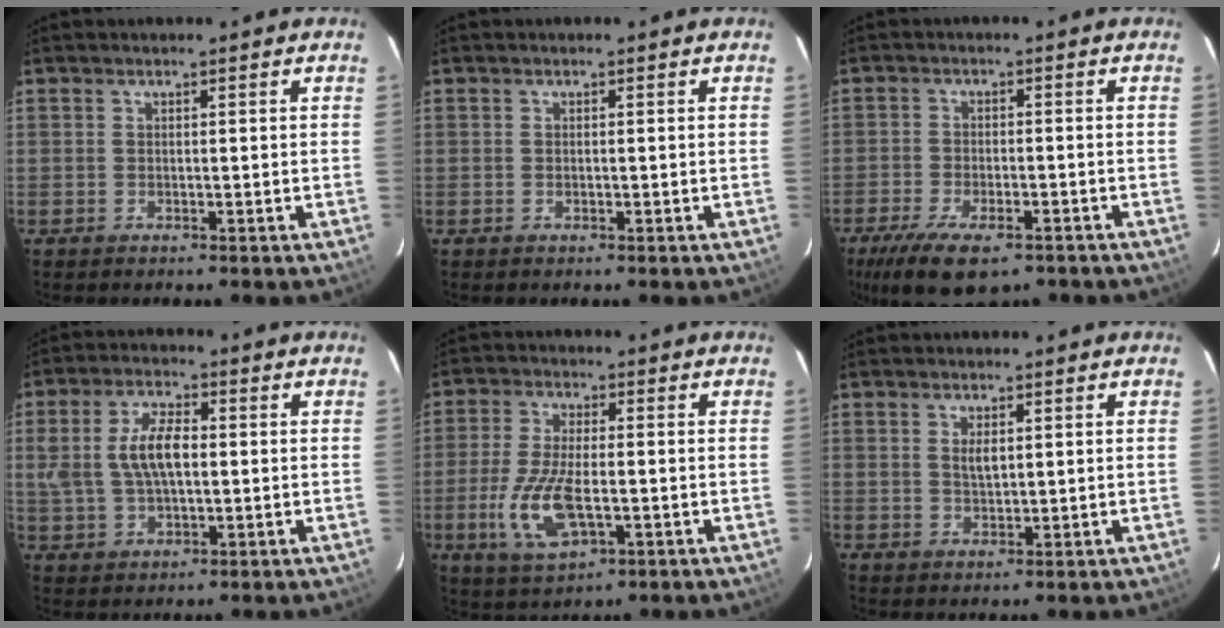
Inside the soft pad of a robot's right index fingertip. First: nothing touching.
{"total": 0.0}
{"total": 13.2, "force": [-8.9, 5.2, 8.1], "torque": [-0.178, -0.034, -0.145]}
{"total": 9.0, "force": [0.6, 4.5, 7.8], "torque": [-0.154, 0.011, 0.017]}
{"total": 11.3, "force": [-3.0, 4.4, 10.0], "torque": [-0.213, -0.012, -0.053]}
{"total": 2.7, "force": [0.8, 1.4, 2.2], "torque": [-0.038, 0.001, 0.015]}